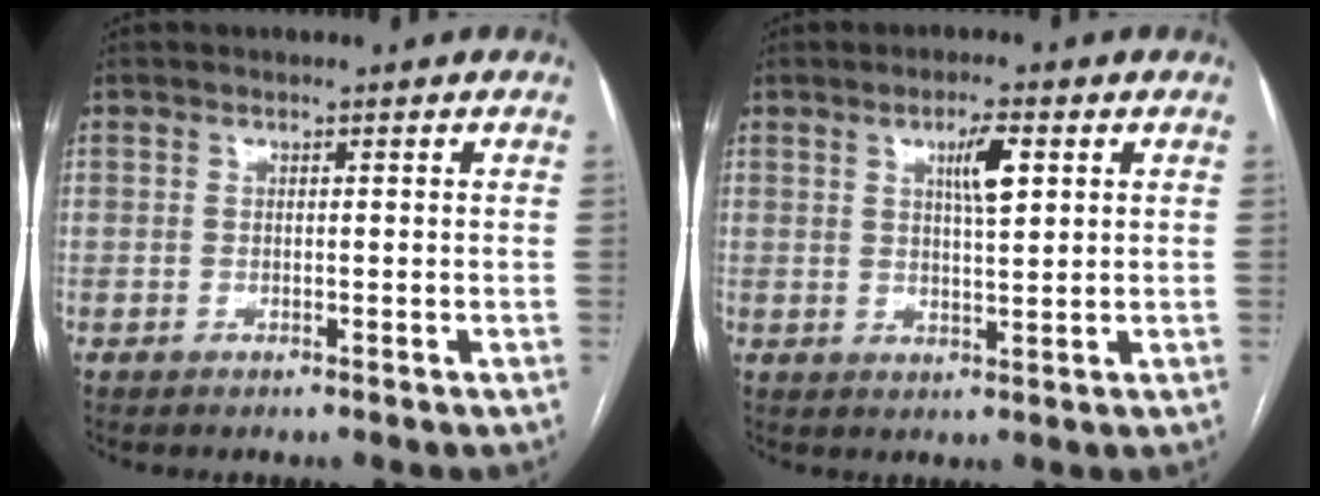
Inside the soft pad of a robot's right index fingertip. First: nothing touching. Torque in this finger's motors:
{"motor_torque": [0.36, 0.31, 0.11, 0.07]}